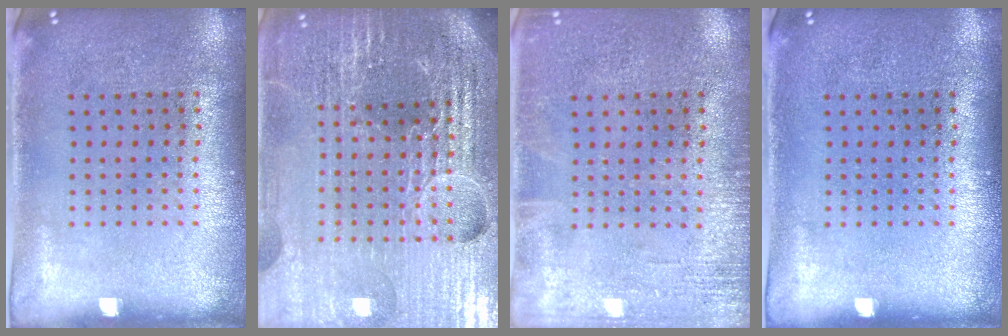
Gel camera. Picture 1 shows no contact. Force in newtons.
{"total": 6.3, "press": 5.6, "slide": 3.0}
{"total": 1.9, "press": 1.9, "slide": 0.2}
{"total": 0.0}